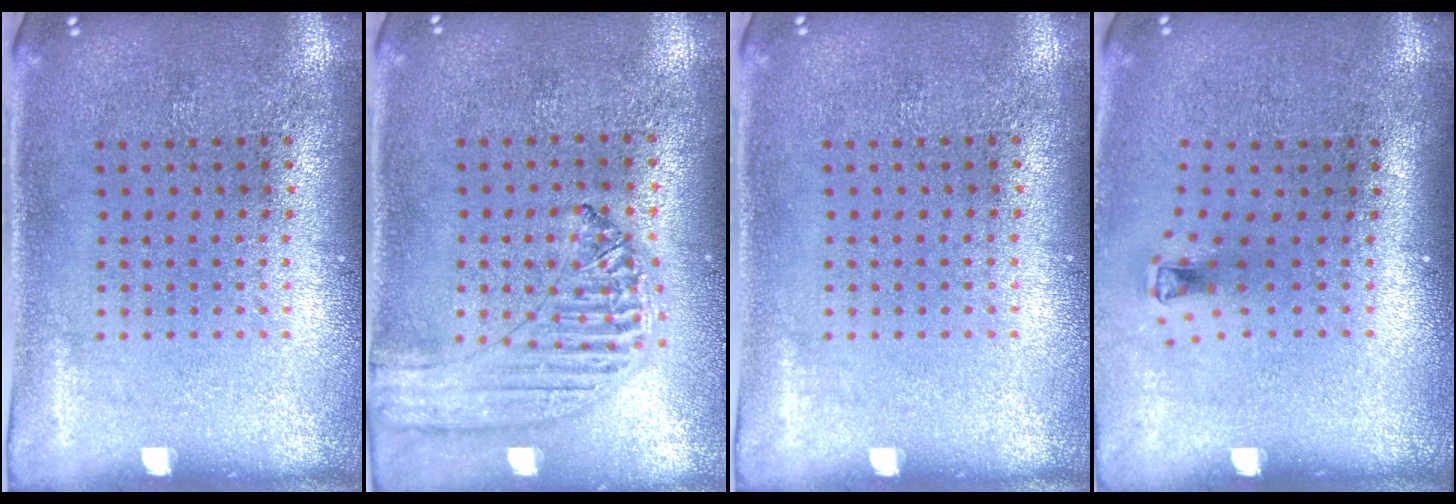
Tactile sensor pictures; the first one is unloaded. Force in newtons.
{"total": 1.3, "press": 1.3, "slide": 0.3}
{"total": 0.0}
{"total": 0.7, "press": 0.3, "slide": 0.7}